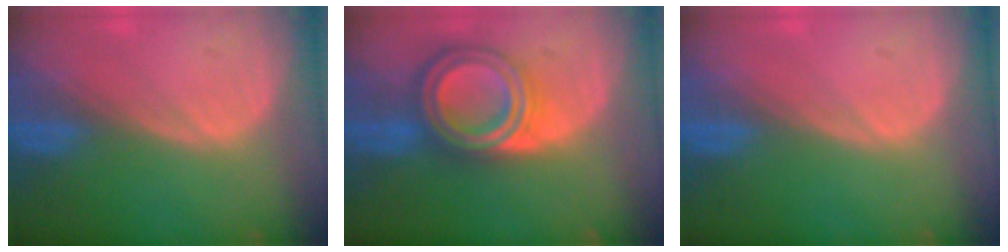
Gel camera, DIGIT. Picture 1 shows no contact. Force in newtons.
{"total": 8.0, "press": 8.0, "slide": 0.5}
{"total": 0.0}